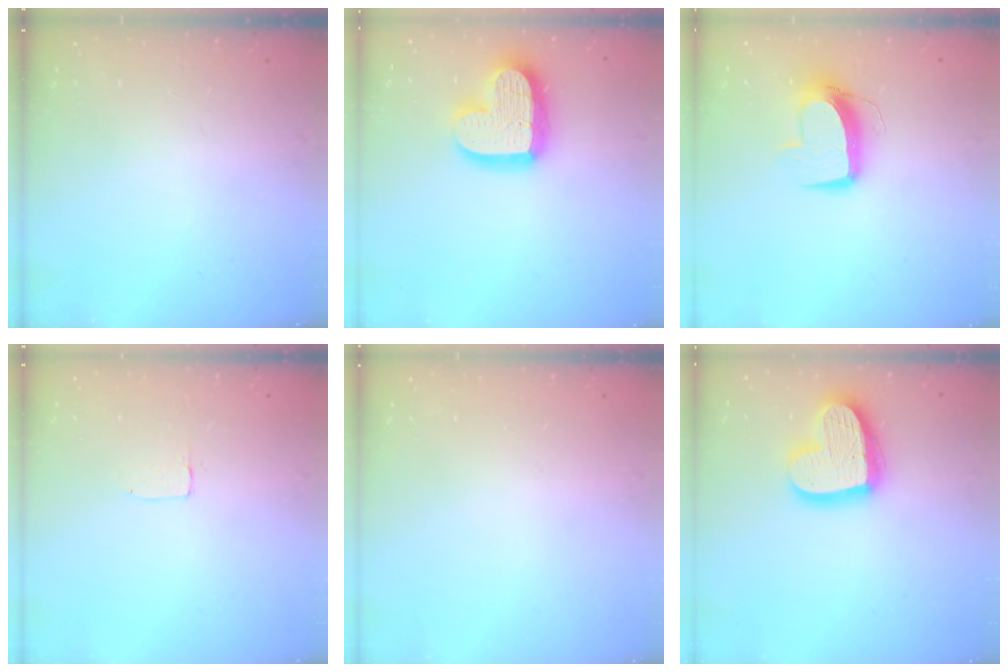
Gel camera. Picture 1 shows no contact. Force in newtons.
{"total": 17.0, "press": 16.9, "slide": 1.4}
{"total": 10.6, "press": 10.5, "slide": 1.1}
{"total": 2.0, "press": 2.0, "slide": 0.0}
{"total": 0.0}
{"total": 18.1, "press": 18.0, "slide": 1.5}